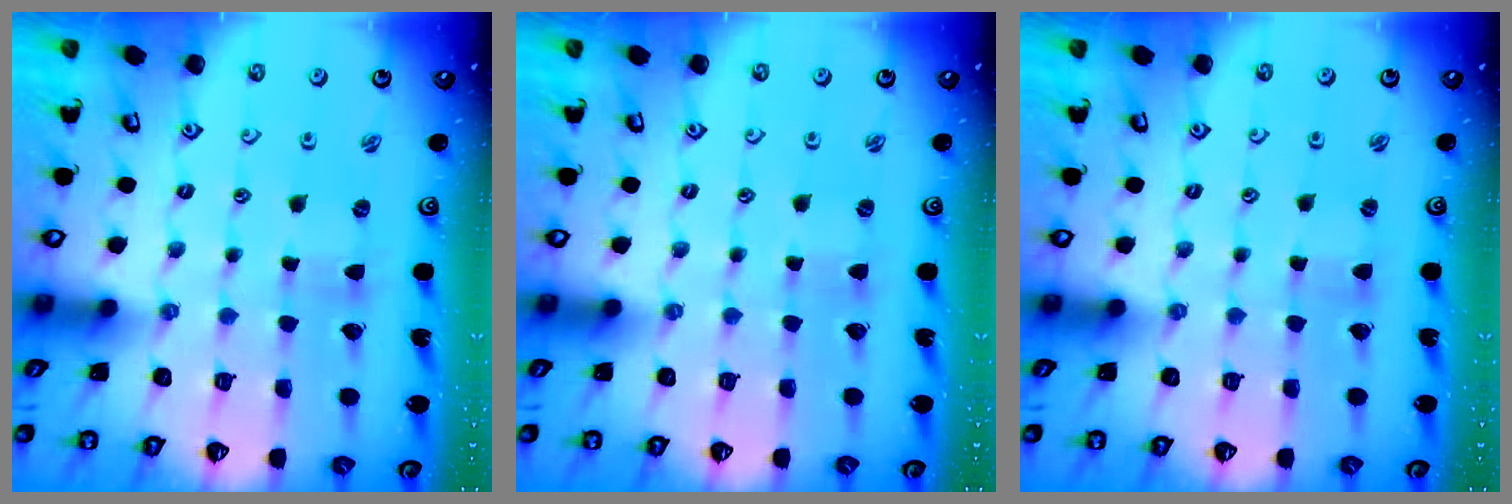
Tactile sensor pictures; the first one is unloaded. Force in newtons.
{"total": 0.7, "press": 0.7, "slide": 0.3}
{"total": 1.4, "press": 1.4, "slide": 0.2}